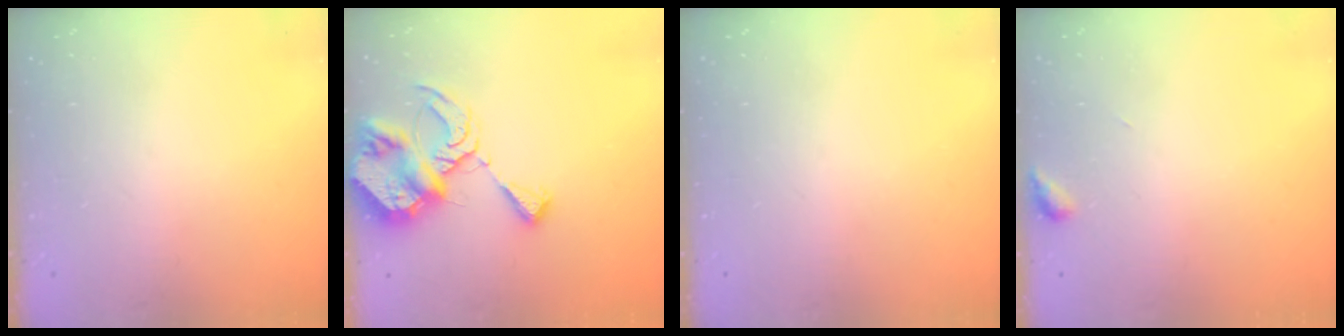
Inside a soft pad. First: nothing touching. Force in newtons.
{"total": 10.4, "press": 10.3, "slide": 1.3}
{"total": 0.0}
{"total": 2.6, "press": 2.6, "slide": 0.3}